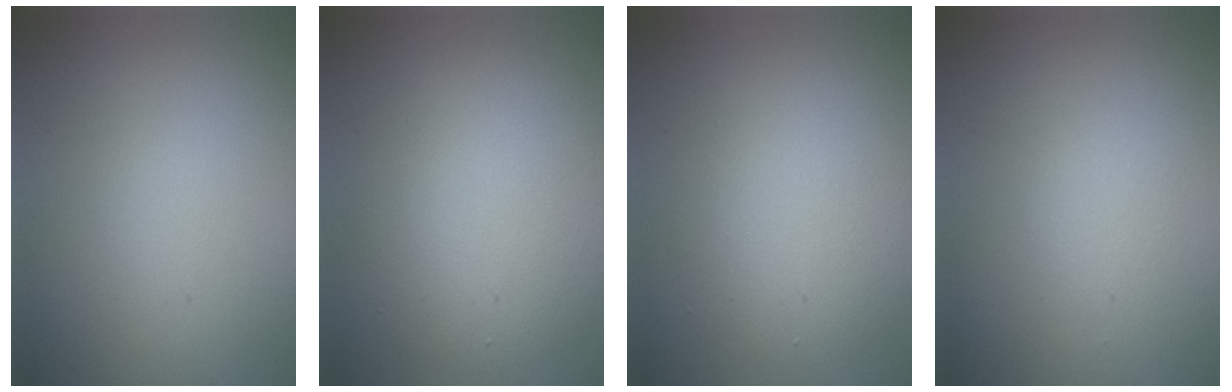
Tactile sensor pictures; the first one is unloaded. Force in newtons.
{"total": 5.9, "press": 5.9, "slide": 0.4}
{"total": 4.7, "press": 4.7, "slide": 0.2}
{"total": 0.8, "press": 0.8, "slide": 0.0}